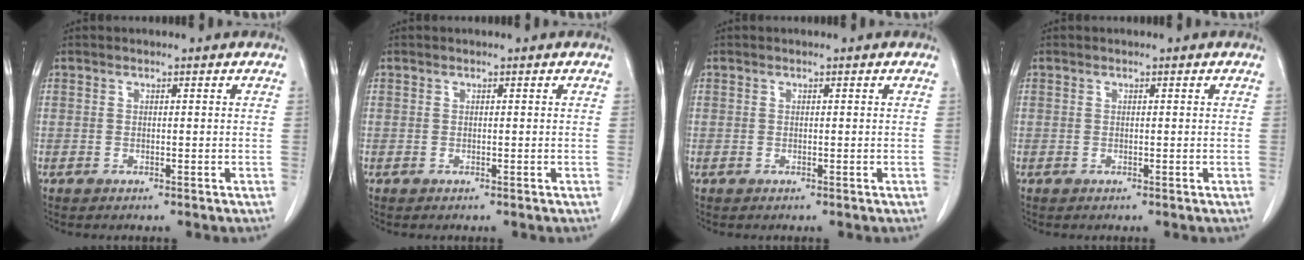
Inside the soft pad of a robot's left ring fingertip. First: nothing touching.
{"total": 0.0}
{"total": 0.0}
{"total": 0.0}